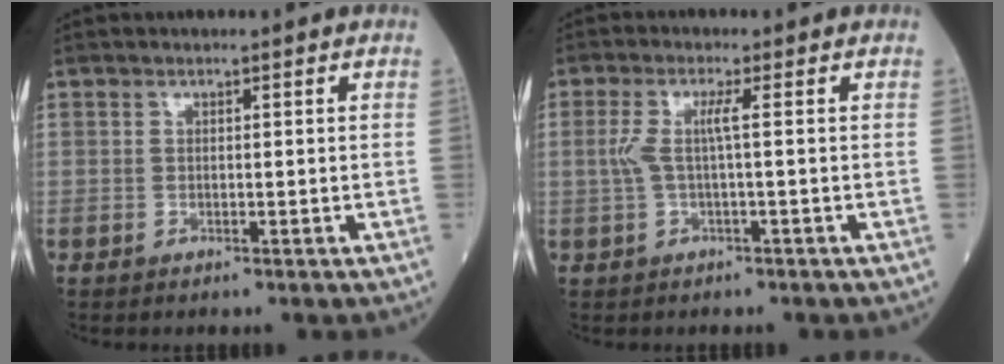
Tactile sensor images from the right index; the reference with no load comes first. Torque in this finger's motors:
{"motor_torque": [0.77, 0.00, 0.34, 0.12]}